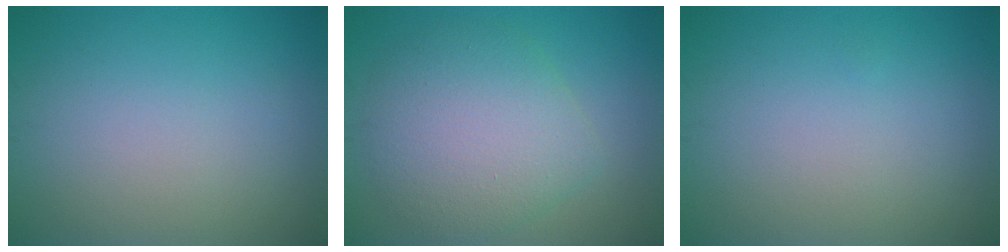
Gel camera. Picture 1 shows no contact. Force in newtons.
{"total": 5.9, "press": 5.9, "slide": 0.2}
{"total": 0.0}